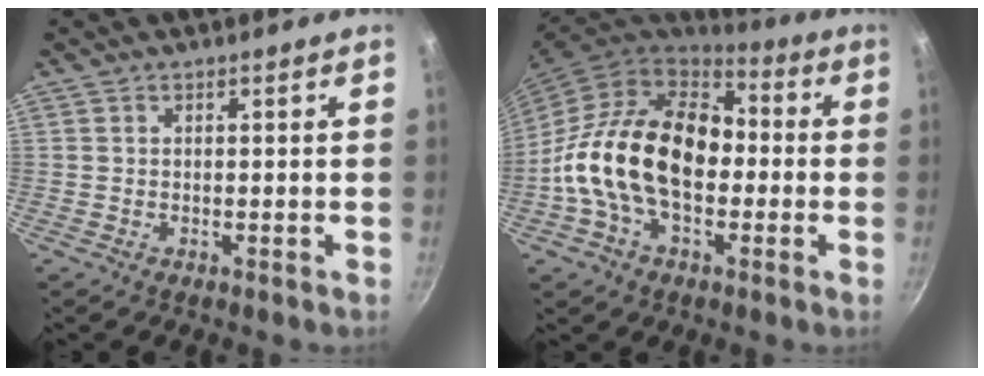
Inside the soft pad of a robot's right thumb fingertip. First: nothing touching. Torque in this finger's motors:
{"motor_torque": [2.46, 2.55, 1.52, -1.25, 0.28]}